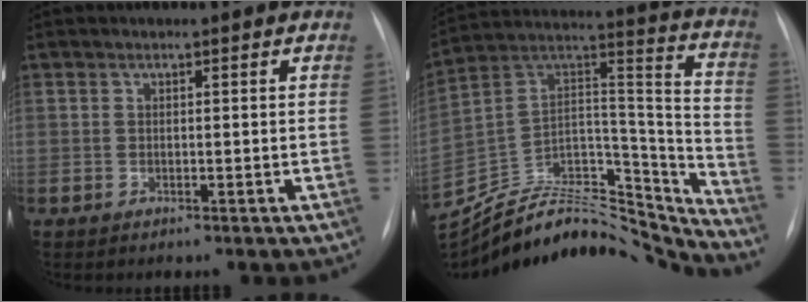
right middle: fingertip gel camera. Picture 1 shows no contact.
{"total": 32.4, "force": [-30.1, 7.5, 9.5], "torque": [-0.165, 0.017, -0.457]}